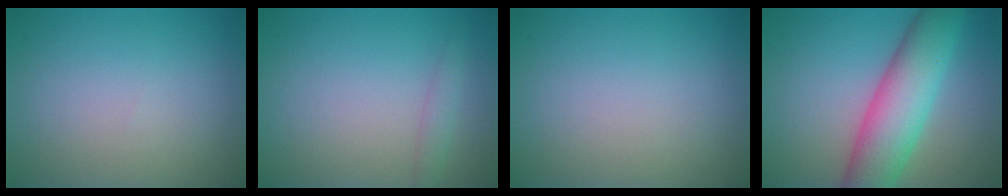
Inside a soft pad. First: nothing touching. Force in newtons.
{"total": 1.2, "press": 1.2, "slide": 0.1}
{"total": 0.0}
{"total": 8.5, "press": 8.5, "slide": 0.1}